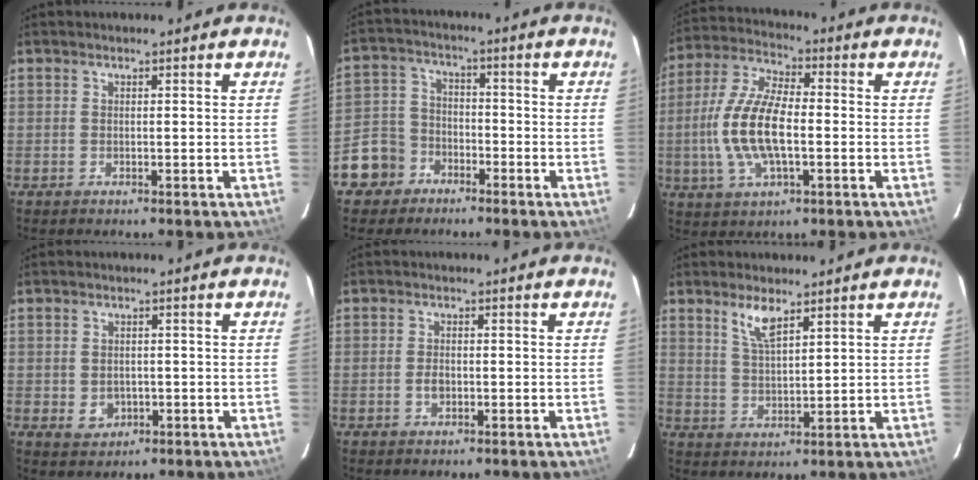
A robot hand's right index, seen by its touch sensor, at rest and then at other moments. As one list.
[{"total": 8.4, "force": [-5.0, 6.6, 1.3], "torque": [-0.046, 0.029, -0.092]}, {"total": 13.5, "force": [-2.0, 5.5, 12.2], "torque": [-0.256, 0.003, -0.039]}, {"total": 3.5, "force": [-0.6, 3.1, 1.6], "torque": [-0.031, 0.001, 0.000]}, {"total": 2.0, "force": [-0.6, 1.3, 1.4], "torque": [-0.028, 0.002, -0.010]}, {"total": 5.1, "force": [3.5, 1.4, 3.4], "torque": [-0.067, -0.002, 0.070]}]